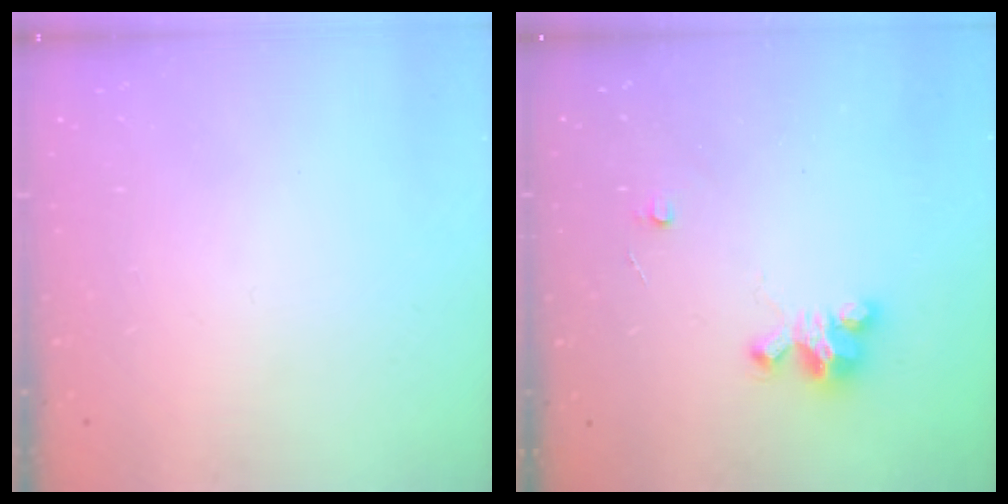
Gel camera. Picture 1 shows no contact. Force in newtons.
{"total": 3.9, "press": 3.9, "slide": 0.1}